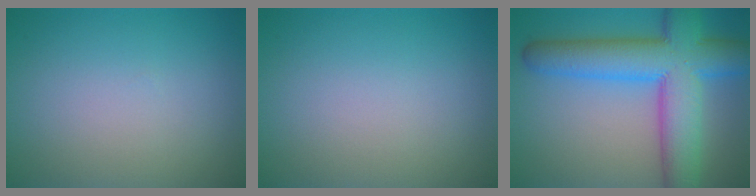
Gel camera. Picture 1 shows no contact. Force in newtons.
{"total": 0.0}
{"total": 10.9, "press": 10.9, "slide": 0.2}